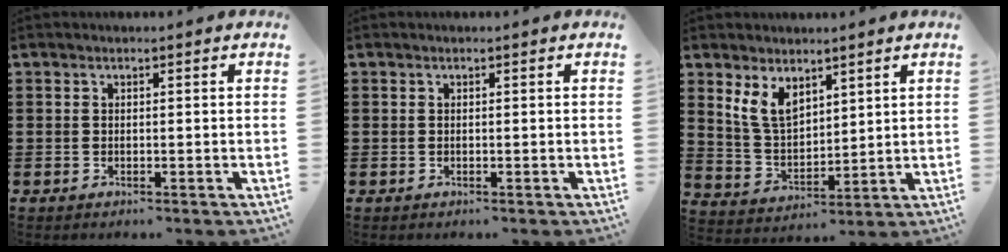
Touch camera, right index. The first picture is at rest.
{"total": 0.0}
{"total": 6.6, "force": [4.0, 3.6, 3.9], "torque": [-0.098, -0.005, 0.073]}